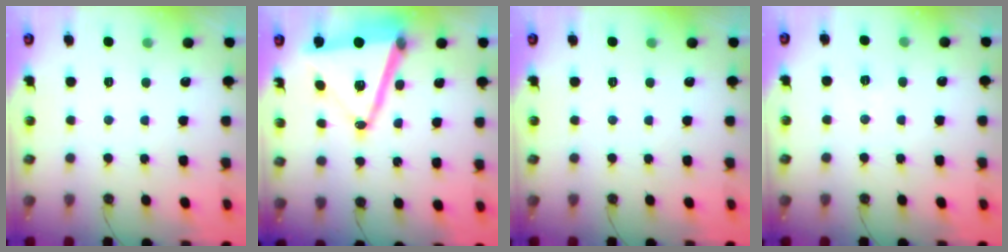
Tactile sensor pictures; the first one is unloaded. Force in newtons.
{"total": 17.2, "press": 16.8, "slide": 3.8}
{"total": 0.0}
{"total": 5.7, "press": 3.5, "slide": 4.4}